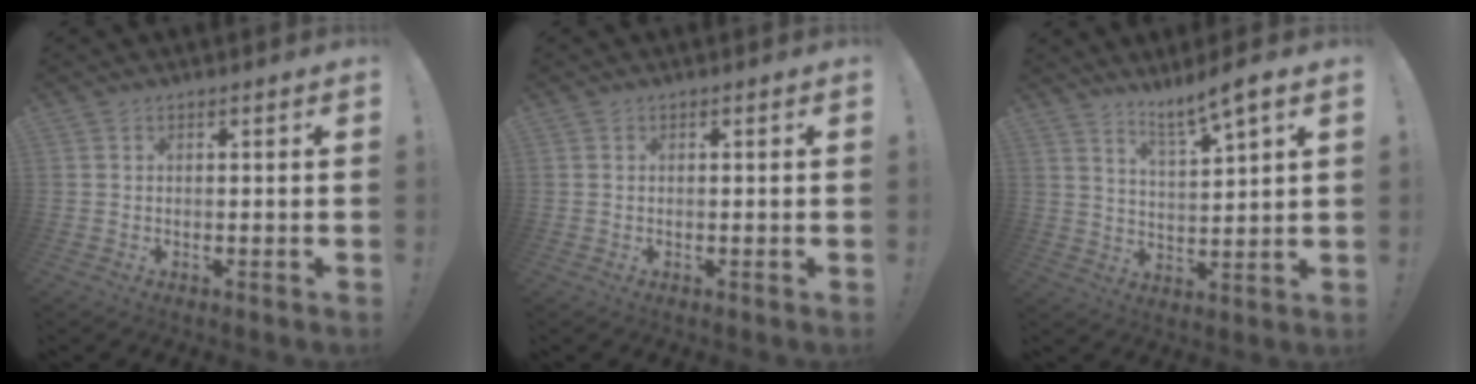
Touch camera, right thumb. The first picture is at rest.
{"total": 0.0}
{"total": 7.4, "force": [6.2, -0.2, 4.1], "torque": [-0.062, -0.044, 0.102]}